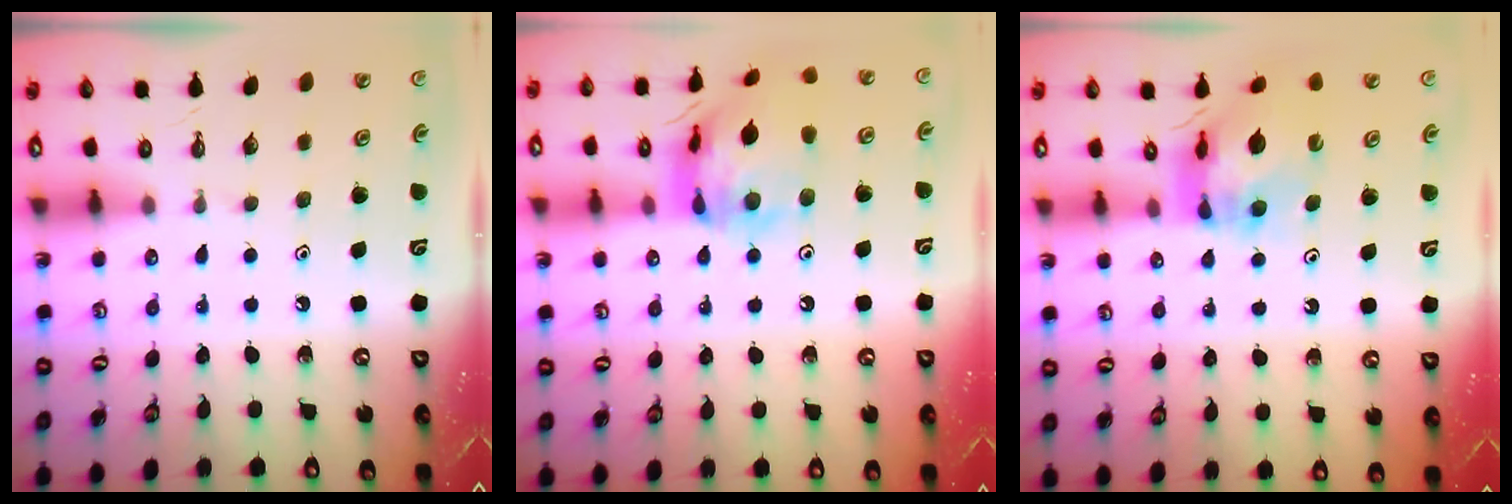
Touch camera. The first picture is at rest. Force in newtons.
{"total": 17.0, "press": 16.9, "slide": 1.9}
{"total": 12.0, "press": 11.9, "slide": 1.3}